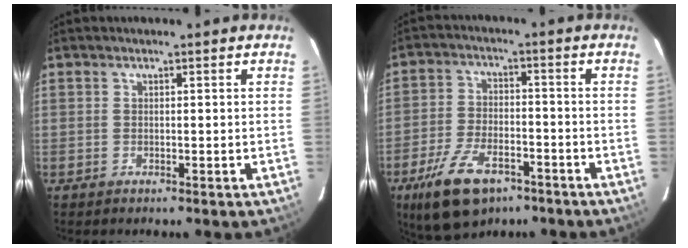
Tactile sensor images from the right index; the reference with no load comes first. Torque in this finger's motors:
{"motor_torque": [0.89, -0.81, 0.13, 0.10]}